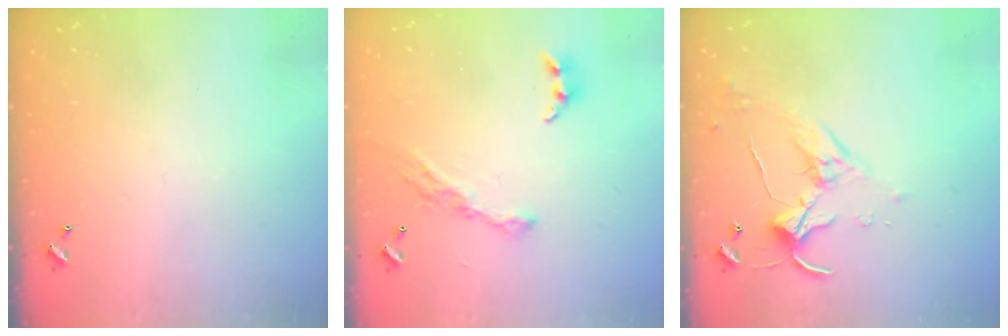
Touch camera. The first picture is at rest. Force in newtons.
{"total": 10.4, "press": 10.3, "slide": 1.2}
{"total": 4.6, "press": 4.5, "slide": 0.7}